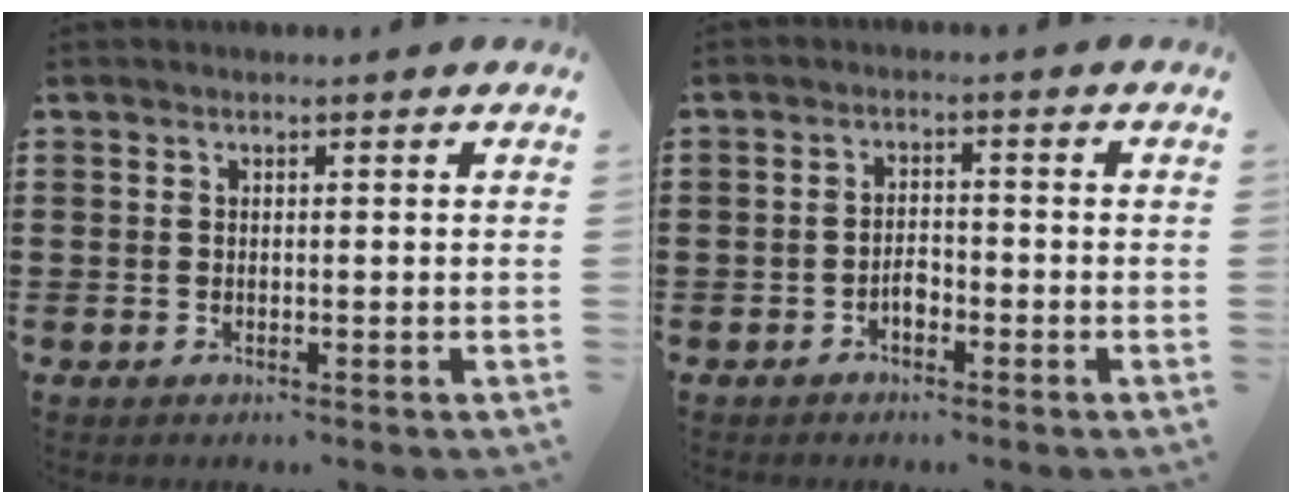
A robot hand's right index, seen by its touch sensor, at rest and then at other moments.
{"total": 2.3, "force": [-1.2, 1.2, 1.5], "torque": [-0.033, 0.005, -0.025]}